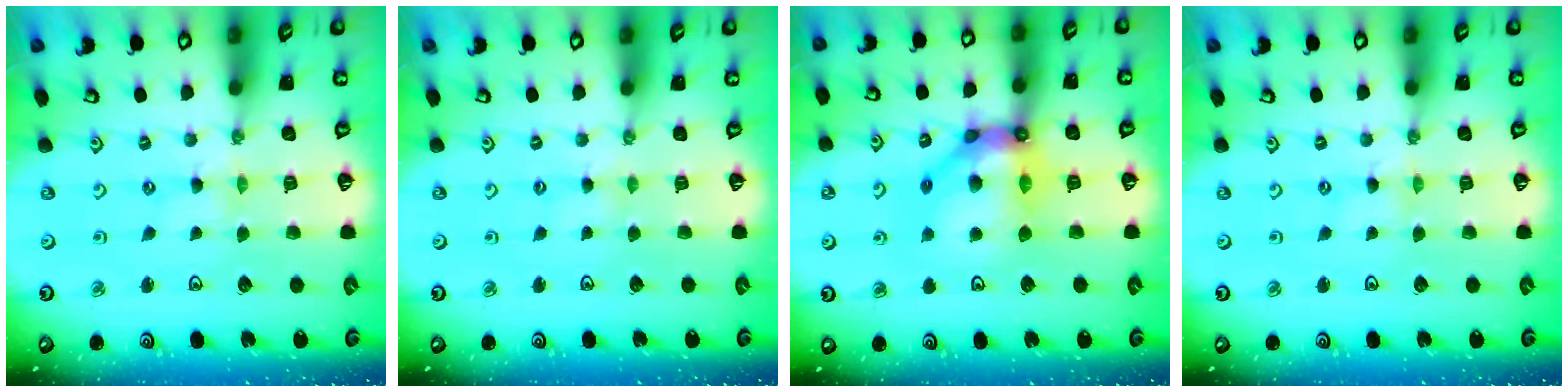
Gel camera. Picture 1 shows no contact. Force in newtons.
{"total": 1.8, "press": 1.7, "slide": 0.3}
{"total": 15.2, "press": 15.1, "slide": 1.5}
{"total": 0.0}